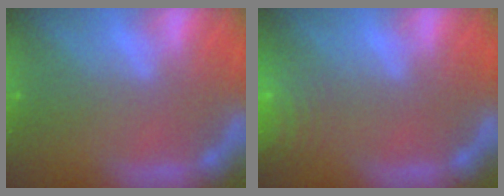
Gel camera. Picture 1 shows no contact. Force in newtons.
{"total": 10.0}